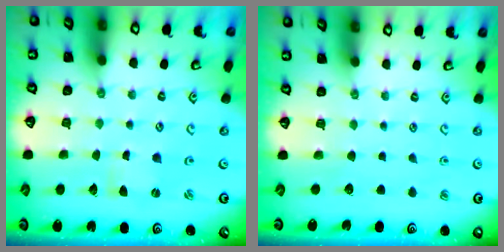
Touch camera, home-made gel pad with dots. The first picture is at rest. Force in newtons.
{"total": 0.0}